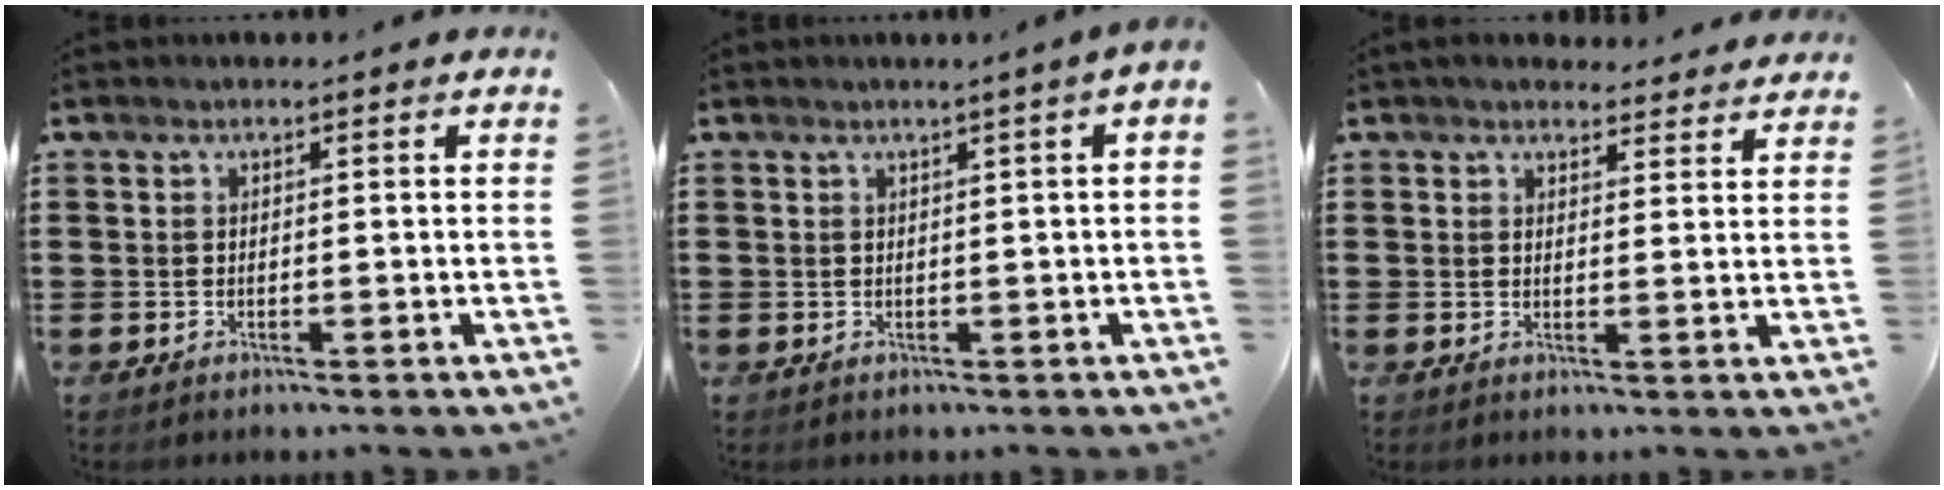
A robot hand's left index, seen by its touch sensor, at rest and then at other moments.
{"total": 1.1, "force": [0.6, -0.2, 1.0], "torque": [-0.018, -0.004, 0.011]}
{"total": 3.7, "force": [3.5, 0.8, 0.6], "torque": [-0.013, -0.011, 0.064]}